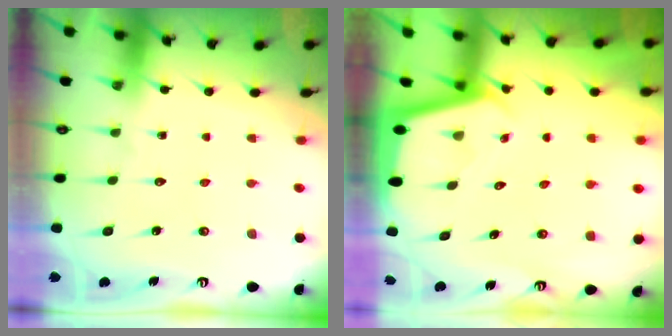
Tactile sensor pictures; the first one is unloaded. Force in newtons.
{"total": 1.9, "press": 1.9, "slide": 0.0}